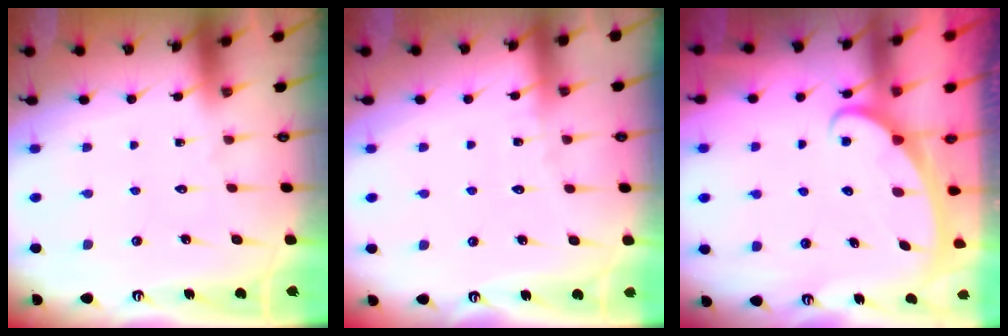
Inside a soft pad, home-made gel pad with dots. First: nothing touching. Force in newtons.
{"total": 2.5, "press": 2.5, "slide": 0.3}
{"total": 2.3, "press": 2.3, "slide": 0.3}